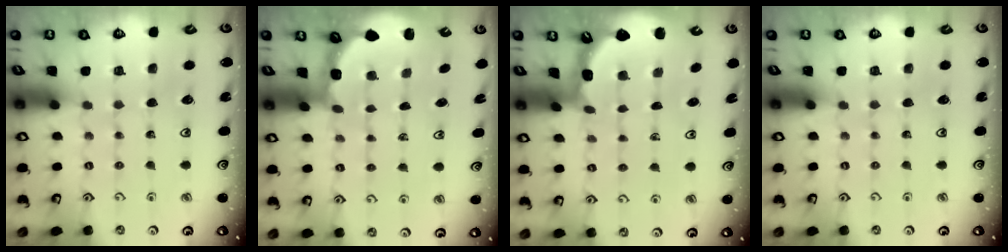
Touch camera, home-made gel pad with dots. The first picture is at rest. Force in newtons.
{"total": 2.7, "press": 2.3, "slide": 1.4}
{"total": 1.9, "press": 1.9, "slide": 0.2}
{"total": 0.0}